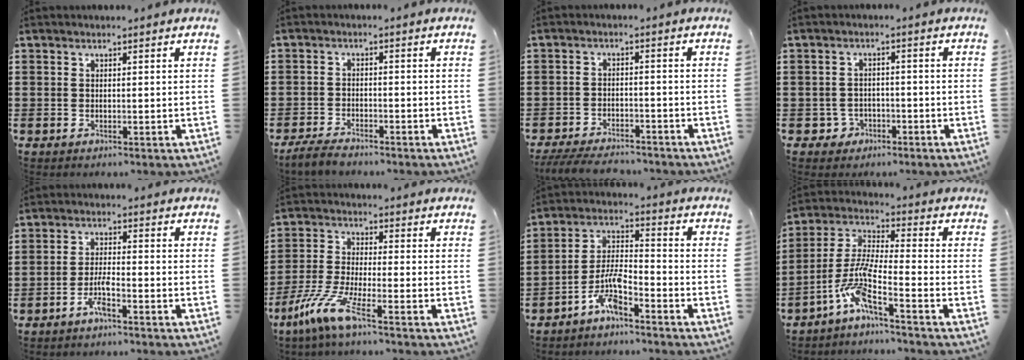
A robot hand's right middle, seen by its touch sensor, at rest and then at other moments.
{"total": 3.4, "force": [-3.2, 1.0, 0.8], "torque": [-0.030, 0.003, -0.070]}
{"total": 4.9, "force": [-4.6, 0.9, 1.3], "torque": [-0.032, -0.001, -0.094]}
{"total": 2.8, "force": [-2.0, 1.9, 0.5], "torque": [-0.018, 0.003, -0.045]}
{"total": 3.6, "force": [-2.3, 0.5, 2.7], "torque": [-0.062, 0.000, -0.046]}
{"total": 8.1, "force": [-5.4, 1.2, 5.9], "torque": [-0.141, -0.014, -0.109]}
{"total": 6.1, "force": [-4.5, 1.1, 4.0], "torque": [-0.098, -0.003, -0.093]}
{"total": 7.7, "force": [-5.2, 0.5, 5.7], "torque": [-0.138, -0.019, -0.106]}